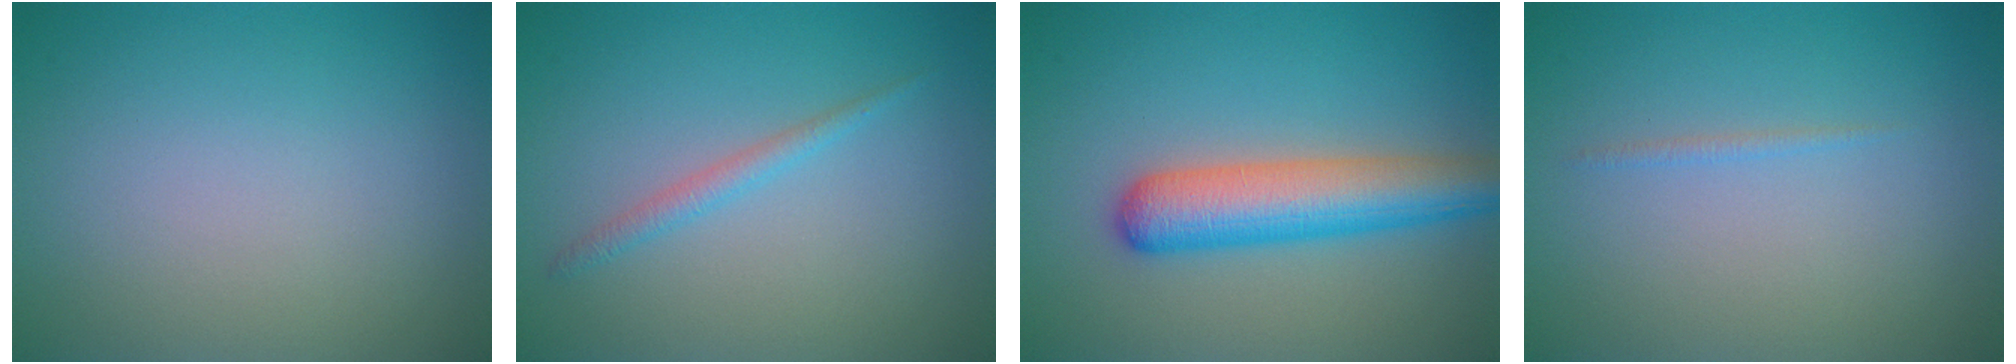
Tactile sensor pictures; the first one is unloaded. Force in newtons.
{"total": 1.4, "press": 1.4, "slide": 0.0}
{"total": 6.2, "press": 6.2, "slide": 0.3}
{"total": 0.6, "press": 0.6, "slide": 0.1}